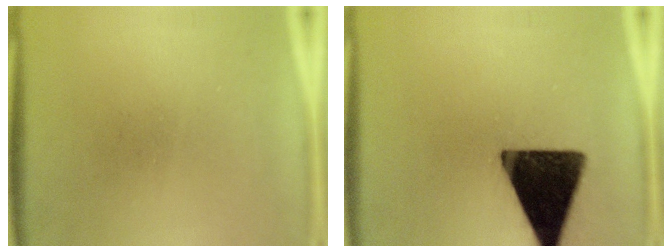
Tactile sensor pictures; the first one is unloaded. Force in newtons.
{"total": 17.1}